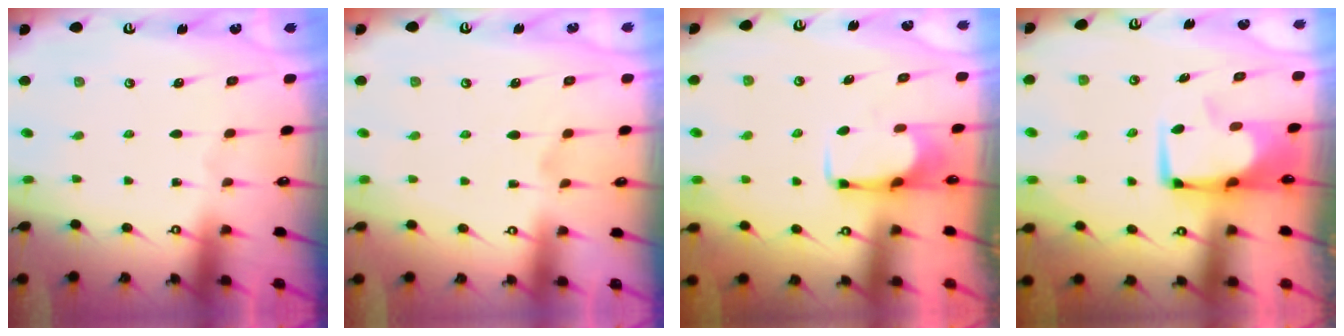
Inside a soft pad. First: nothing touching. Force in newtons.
{"total": 1.1, "press": 0.0, "slide": 1.1}
{"total": 2.8, "press": 2.8, "slide": 0.5}
{"total": 0.7, "press": 0.5, "slide": 0.4}